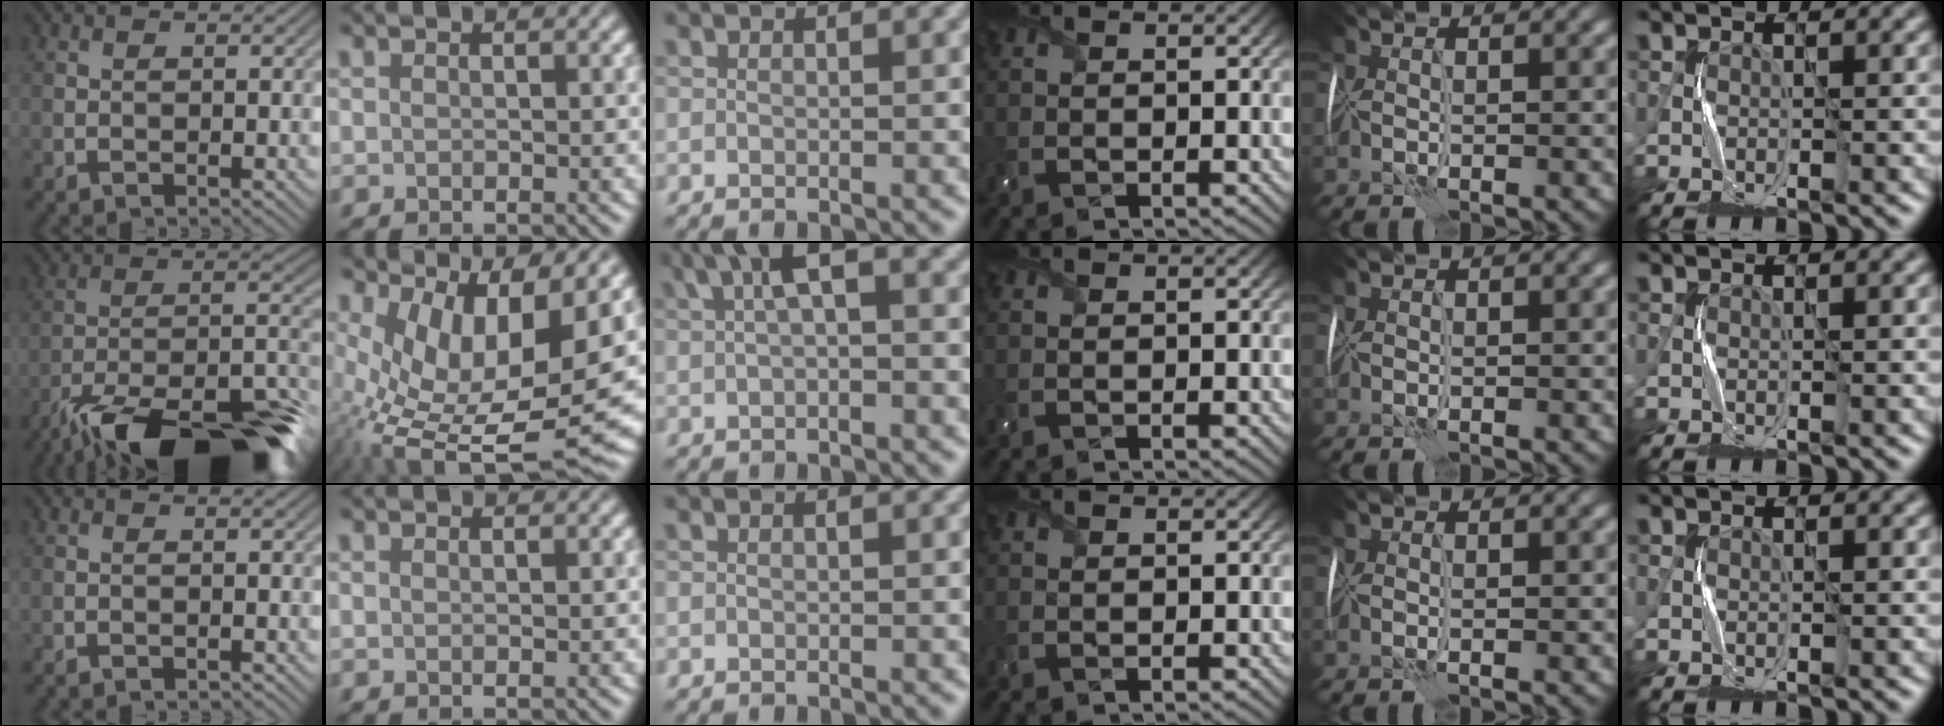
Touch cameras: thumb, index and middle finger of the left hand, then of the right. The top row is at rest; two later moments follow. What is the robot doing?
{"motion": "wrap", "object": "cellophane"}